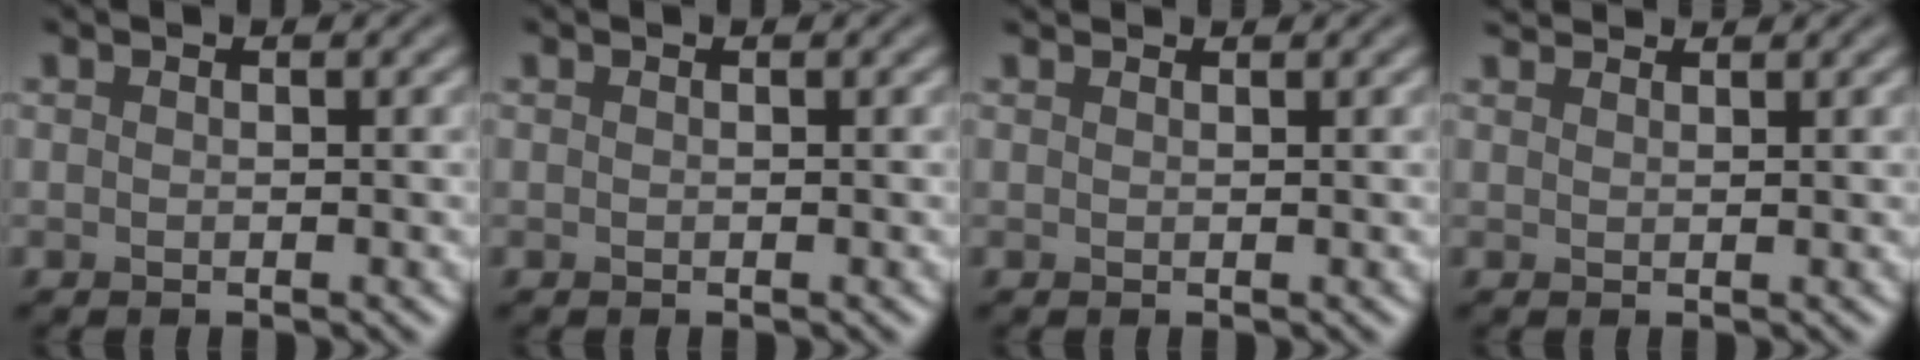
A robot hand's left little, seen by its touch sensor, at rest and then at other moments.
{"total": 0.0}
{"total": 1.4, "force": [1.4, 0.1, 0.3], "torque": [-0.014, -0.002, 0.013]}
{"total": 2.4, "force": [2.3, 0.2, 0.6], "torque": [-0.015, 0.004, 0.032]}